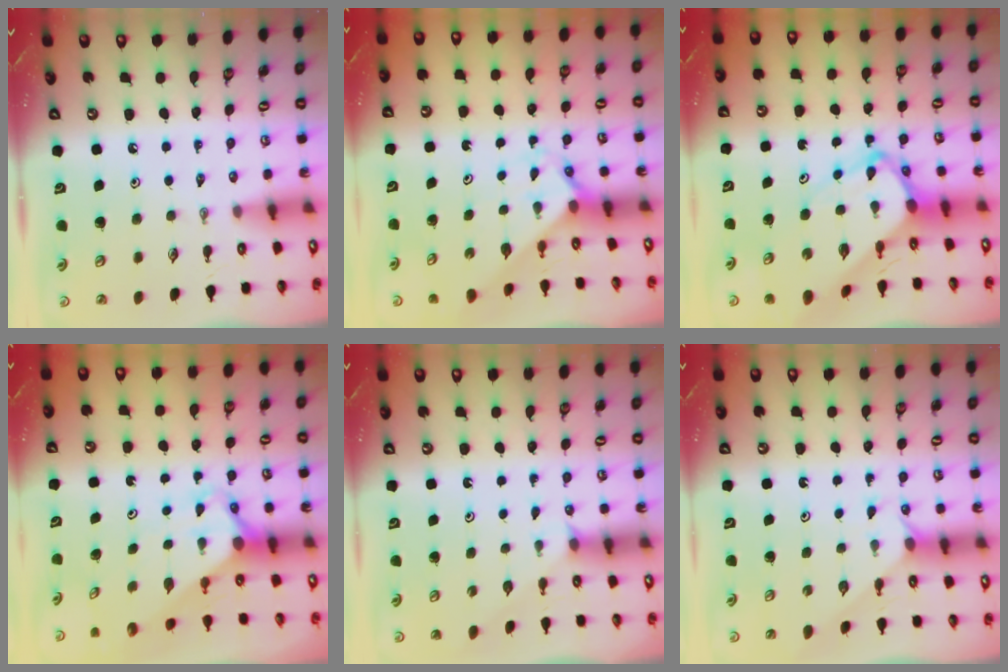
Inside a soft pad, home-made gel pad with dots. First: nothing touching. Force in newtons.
{"total": 1.8, "press": 1.7, "slide": 0.2}
{"total": 6.7, "press": 6.6, "slide": 0.6}
{"total": 2.9, "press": 2.9, "slide": 0.3}
{"total": 2.5, "press": 2.5, "slide": 0.3}
{"total": 1.6, "press": 1.6, "slide": 0.3}